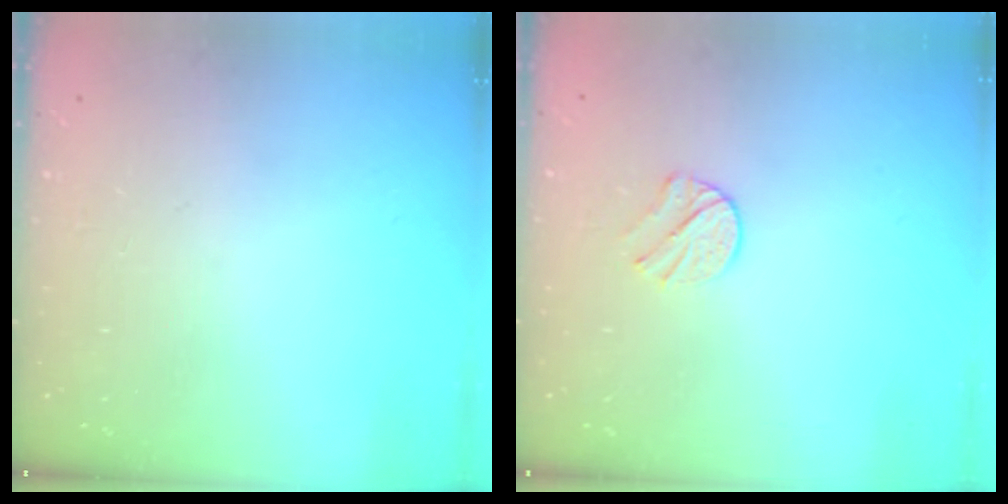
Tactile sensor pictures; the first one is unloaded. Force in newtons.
{"total": 5.9, "press": 5.9, "slide": 0.8}